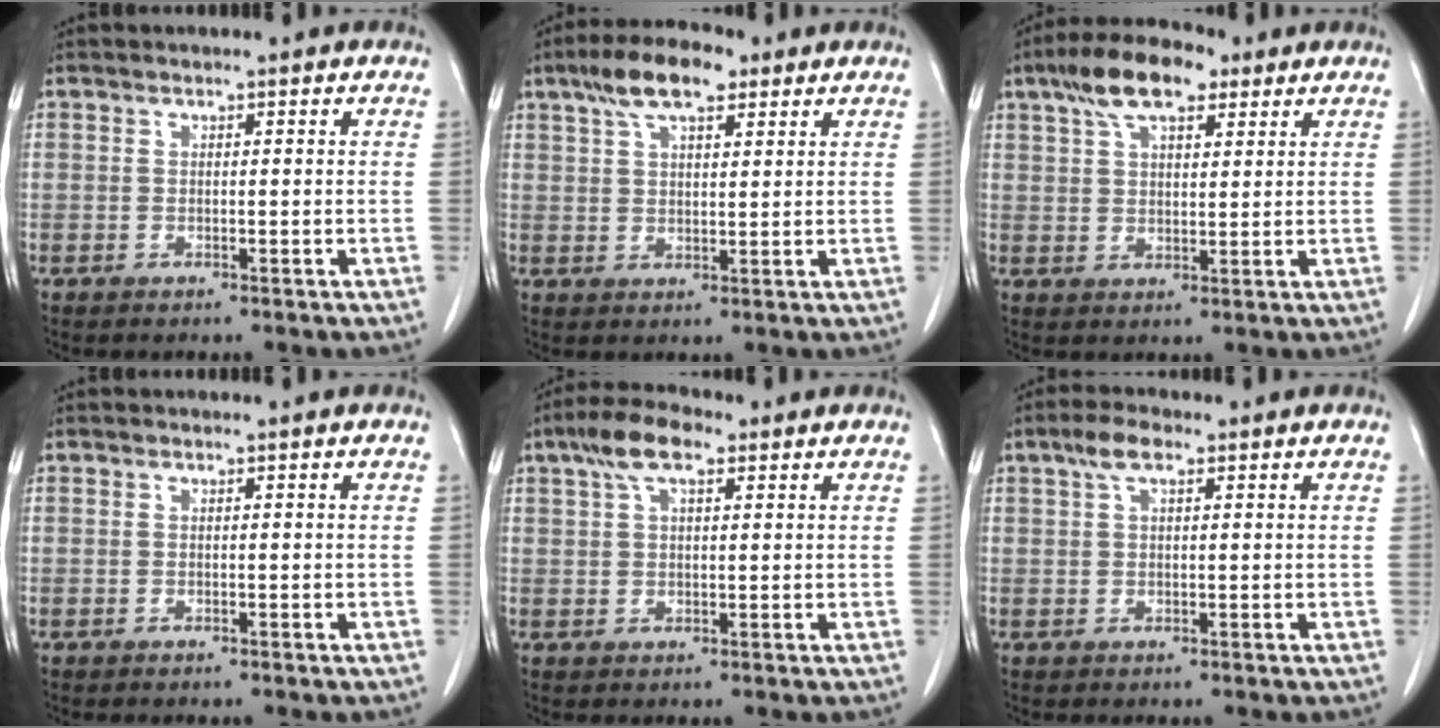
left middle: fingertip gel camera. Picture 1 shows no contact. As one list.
[{"total": 8.3, "force": [5.2, 2.8, 5.8], "torque": [-0.112, 0.019, 0.090]}, {"total": 9.7, "force": [5.9, 3.7, 6.7], "torque": [-0.125, 0.025, 0.102]}, {"total": 0.0}, {"total": 6.5, "force": [3.6, 2.4, 4.8], "torque": [-0.099, 0.024, 0.063]}, {"total": 3.5, "force": [1.9, 1.3, 2.6], "torque": [-0.056, 0.014, 0.038]}]